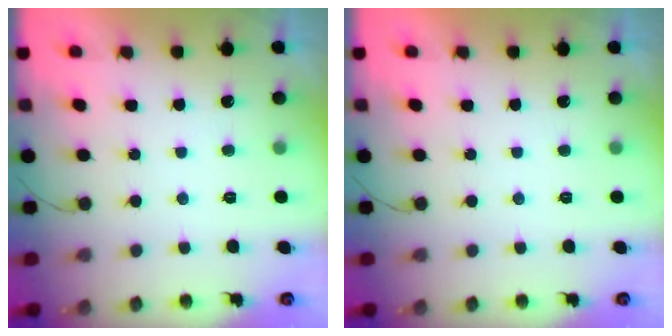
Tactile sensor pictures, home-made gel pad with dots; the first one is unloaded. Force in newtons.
{"total": 0.0}